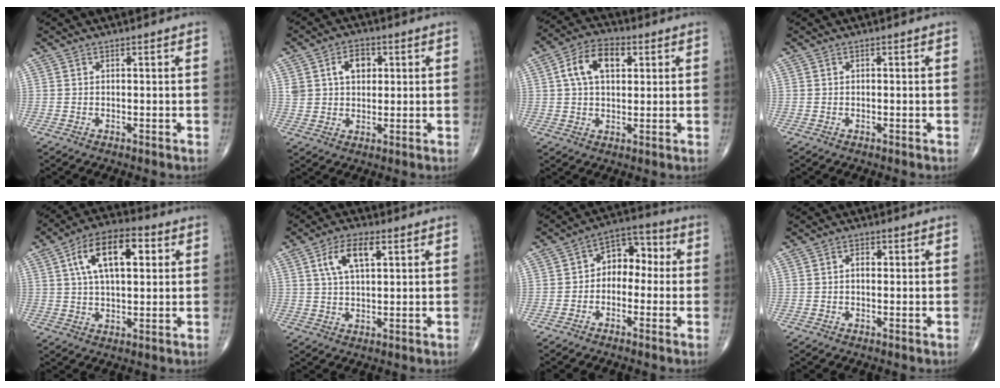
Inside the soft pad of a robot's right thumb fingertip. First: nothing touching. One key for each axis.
{"total": 7.0, "fx": 2.3, "fy": 4.9, "fz": 4.4, "tx": -0.047, "ty": 0.000, "tz": 0.038}
{"total": 9.8, "fx": 2.7, "fy": 5.9, "fz": 7.4, "tx": -0.123, "ty": 0.016, "tz": 0.040}
{"total": 0.0}
{"total": 14.3, "fx": 4.2, "fy": 7.0, "fz": 11.7, "tx": -0.189, "ty": 0.012, "tz": 0.066}
{"total": 7.7, "fx": 2.9, "fy": 3.4, "fz": 6.3, "tx": -0.119, "ty": 0.002, "tz": 0.053}
{"total": 8.4, "fx": -0.2, "fy": 6.0, "fz": 5.9, "tx": -0.049, "ty": 0.040, "tz": -0.022}
{"total": 1.9, "fx": 0.2, "fy": 1.2, "fz": 1.4, "tx": -0.019, "ty": 0.007, "tz": 0.001}